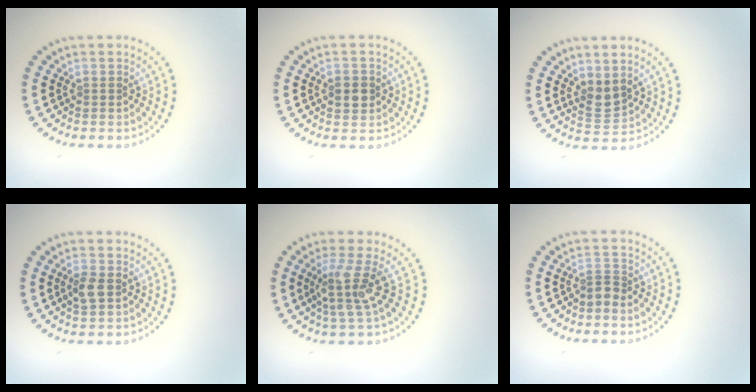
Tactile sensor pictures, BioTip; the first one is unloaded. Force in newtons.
{"total": 1.9, "press": 1.9, "slide": 0.3}
{"total": 2.0, "press": 1.6, "slide": 1.2}
{"total": 1.9, "press": 1.9, "slide": 0.3}
{"total": 3.4, "press": 2.5, "slide": 2.3}
{"total": 1.3, "press": 0.8, "slide": 1.0}